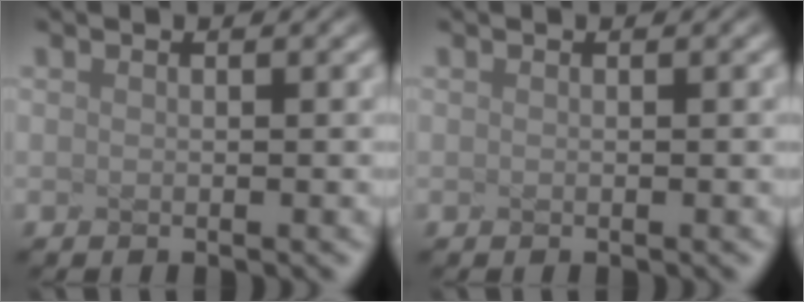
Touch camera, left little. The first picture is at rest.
{"total": 0.0}